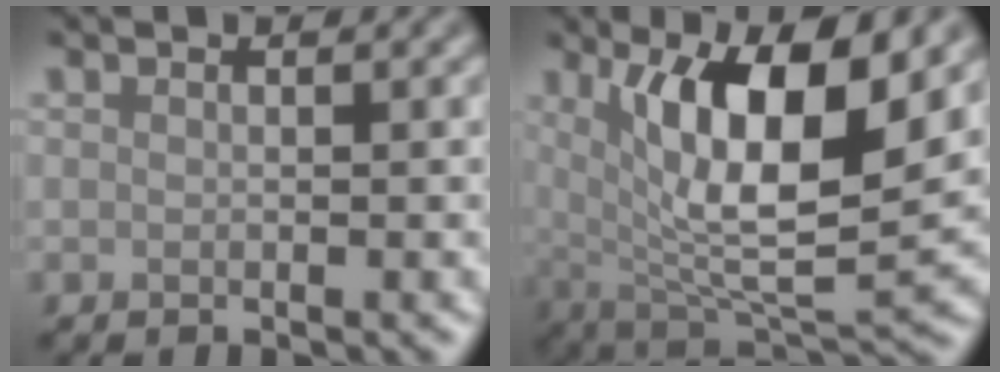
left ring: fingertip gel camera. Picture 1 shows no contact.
{"total": 10.1, "force": [3.1, 3.4, 9.0], "torque": [-0.155, -0.015, 0.060]}